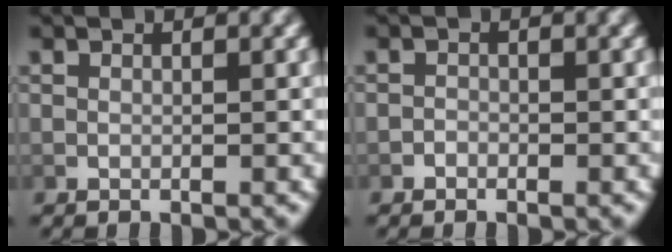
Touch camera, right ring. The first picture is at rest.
{"total": 0.6, "force": [-0.6, 0.1, 0.0], "torque": [0.000, -0.005, -0.010]}